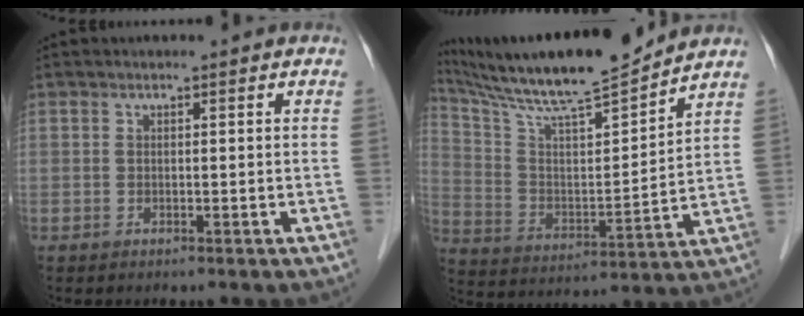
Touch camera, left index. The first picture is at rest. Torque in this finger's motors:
{"motor_torque": [0.66, -0.92, 0.31, 0.13]}